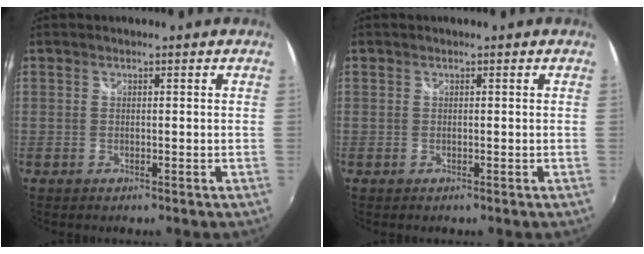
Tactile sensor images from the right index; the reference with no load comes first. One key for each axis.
{"total": 0.0}